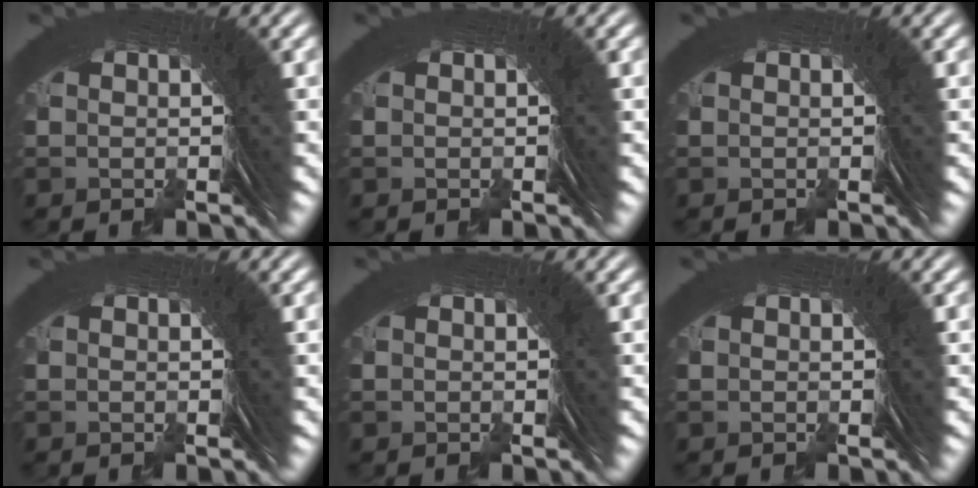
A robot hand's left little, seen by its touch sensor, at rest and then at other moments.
{"total": 0.0}
{"total": 0.0}
{"total": 0.0}
{"total": 0.0}
{"total": 0.0}